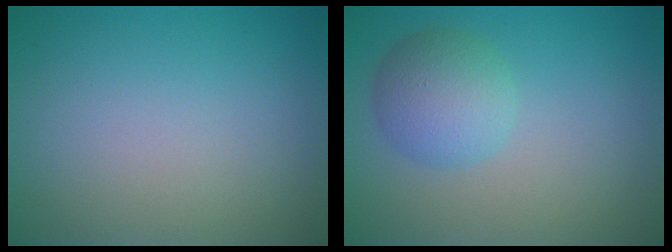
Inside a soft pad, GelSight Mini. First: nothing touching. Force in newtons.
{"total": 3.8, "press": 3.8, "slide": 0.1}